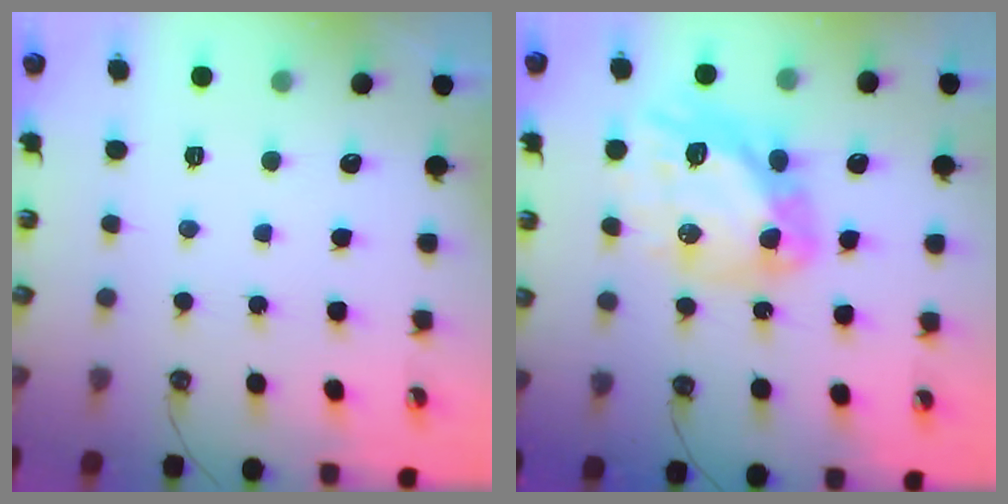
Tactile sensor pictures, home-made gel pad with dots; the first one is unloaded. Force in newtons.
{"total": 18.0, "press": 17.9, "slide": 1.8}